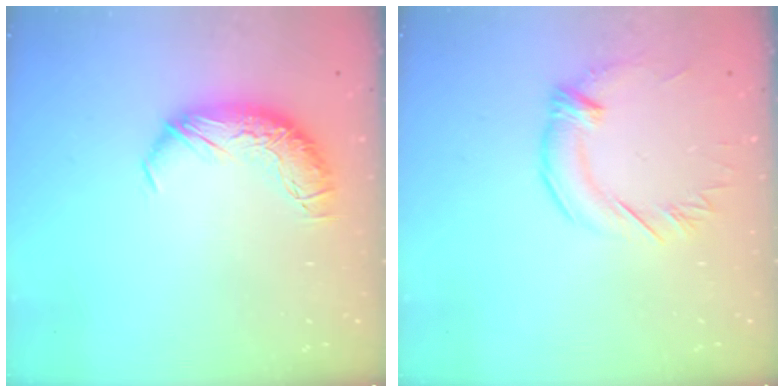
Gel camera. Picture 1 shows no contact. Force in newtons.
{"total": 1.4, "press": 1.2, "slide": 0.7}